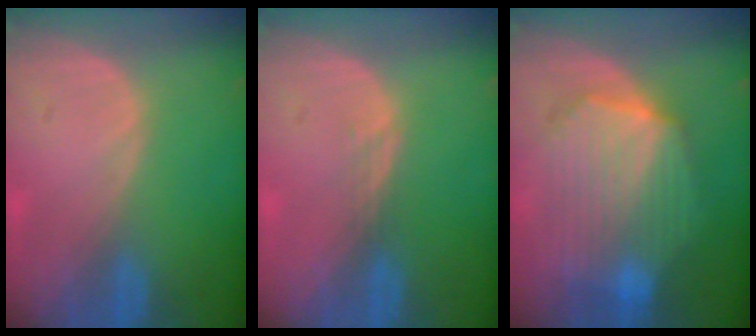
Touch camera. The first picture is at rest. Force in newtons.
{"total": 1.1, "press": 0.9, "slide": 0.7}
{"total": 10.4, "press": 10.4, "slide": 0.8}